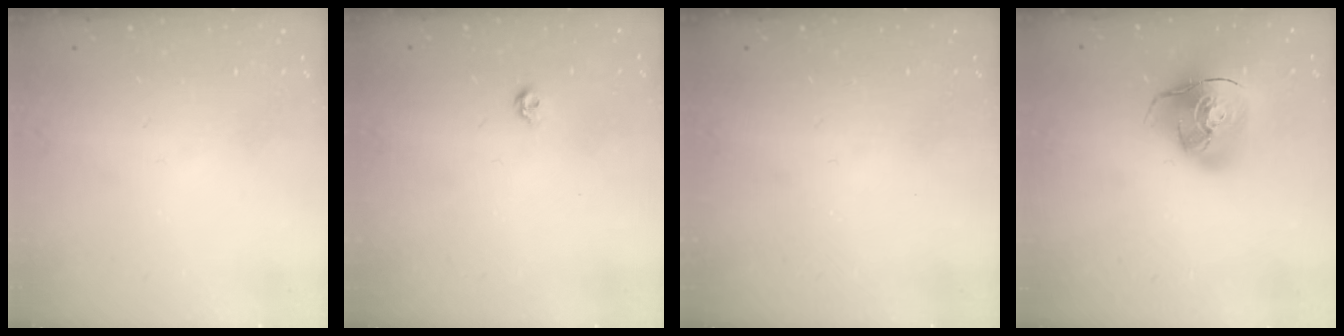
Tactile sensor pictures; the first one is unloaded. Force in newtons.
{"total": 4.2, "press": 4.1, "slide": 0.8}
{"total": 0.0}
{"total": 16.2, "press": 16.0, "slide": 2.4}